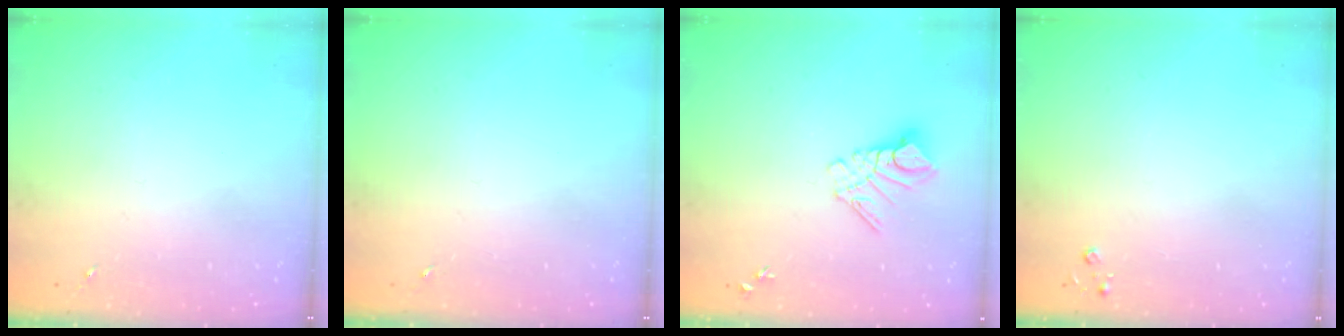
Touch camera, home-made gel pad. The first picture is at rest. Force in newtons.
{"total": 0.0}
{"total": 9.6, "press": 9.6, "slide": 1.0}
{"total": 2.6, "press": 2.6, "slide": 0.3}